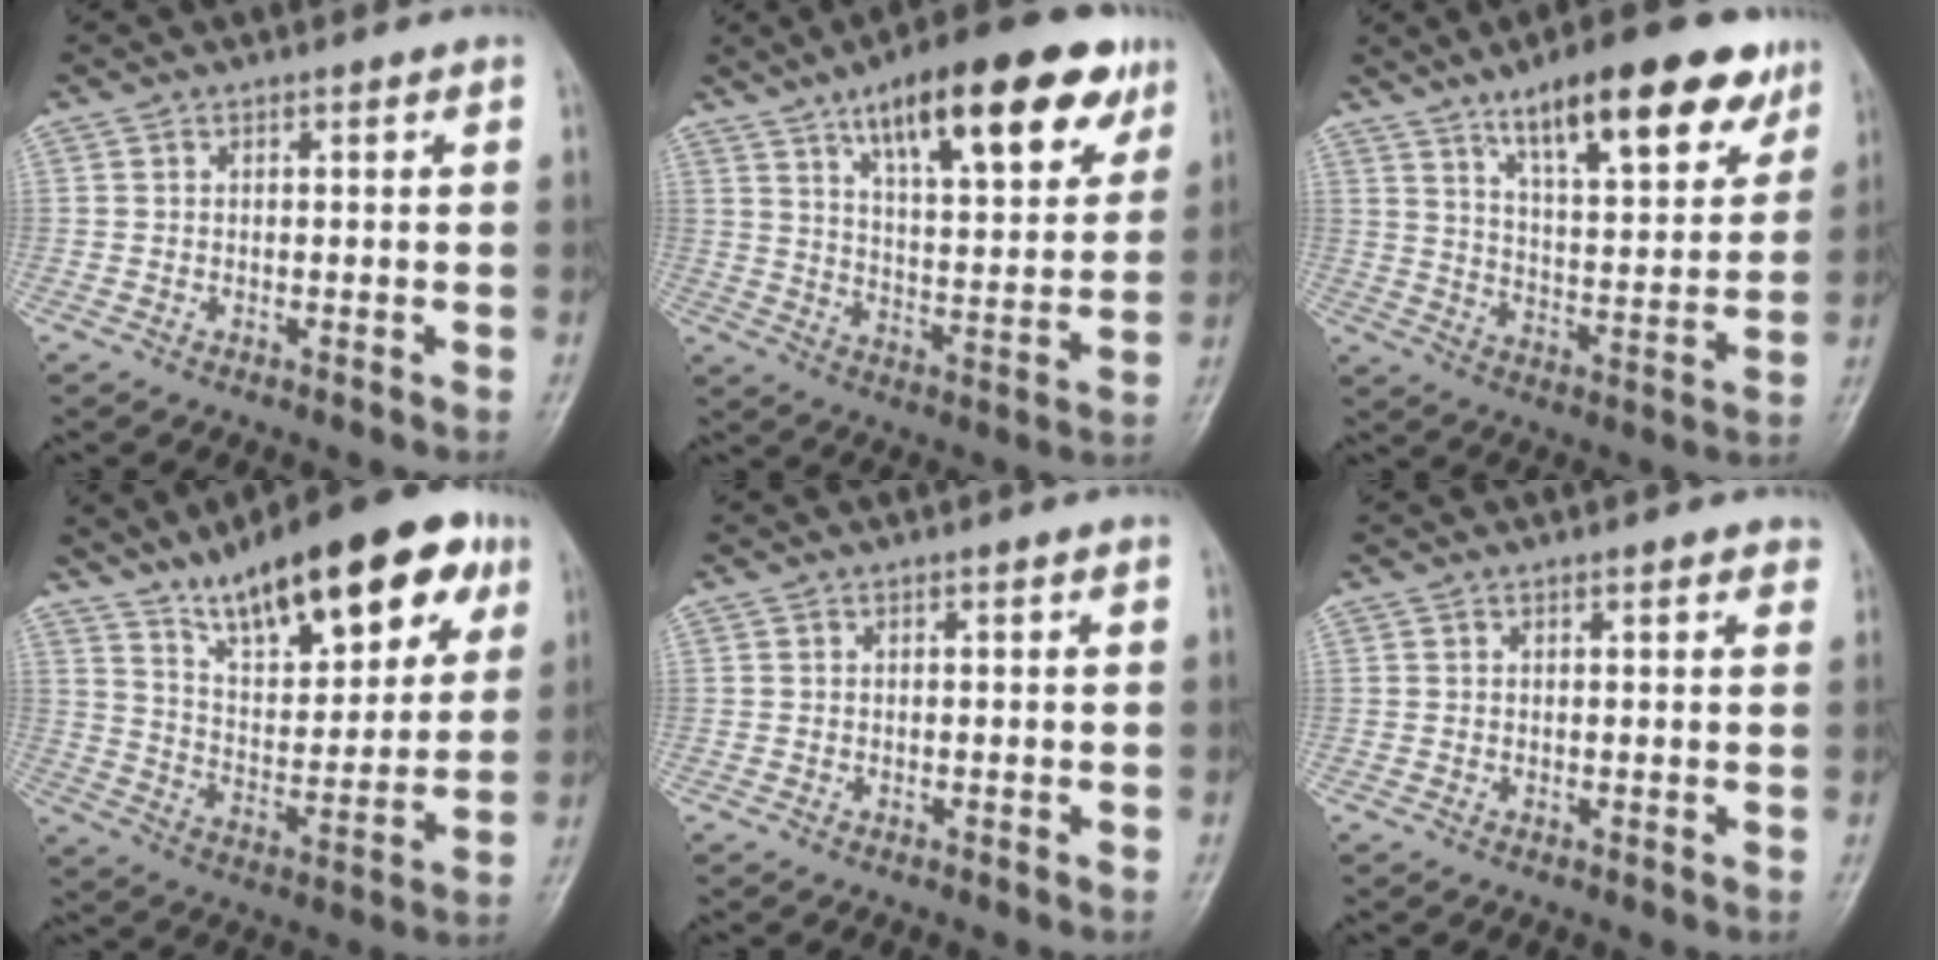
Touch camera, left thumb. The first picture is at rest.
{"total": 22.2, "force": [12.5, 7.4, 16.8], "torque": [-0.216, -0.036, 0.192]}
{"total": 19.2, "force": [12.0, 6.1, 13.7], "torque": [-0.166, -0.048, 0.189]}
{"total": 22.7, "force": [13.9, 8.2, 16.0], "torque": [-0.200, -0.043, 0.224]}
{"total": 0.0}
{"total": 1.8, "force": [1.4, 0.6, 1.1], "torque": [-0.004, 0.000, 0.012]}